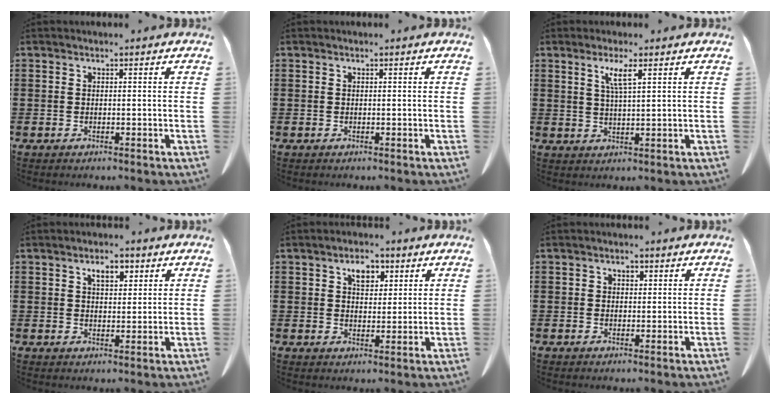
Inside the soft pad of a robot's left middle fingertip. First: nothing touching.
{"total": 0.0}
{"total": 3.5, "force": [1.8, 0.3, 3.0], "torque": [-0.065, 0.001, 0.029]}
{"total": 3.4, "force": [1.9, 1.6, 2.3], "torque": [-0.034, 0.002, 0.030]}
{"total": 4.3, "force": [2.3, 2.4, 2.7], "torque": [-0.046, 0.005, 0.037]}
{"total": 1.2, "force": [0.5, 0.9, 0.6], "torque": [-0.007, 0.002, 0.006]}